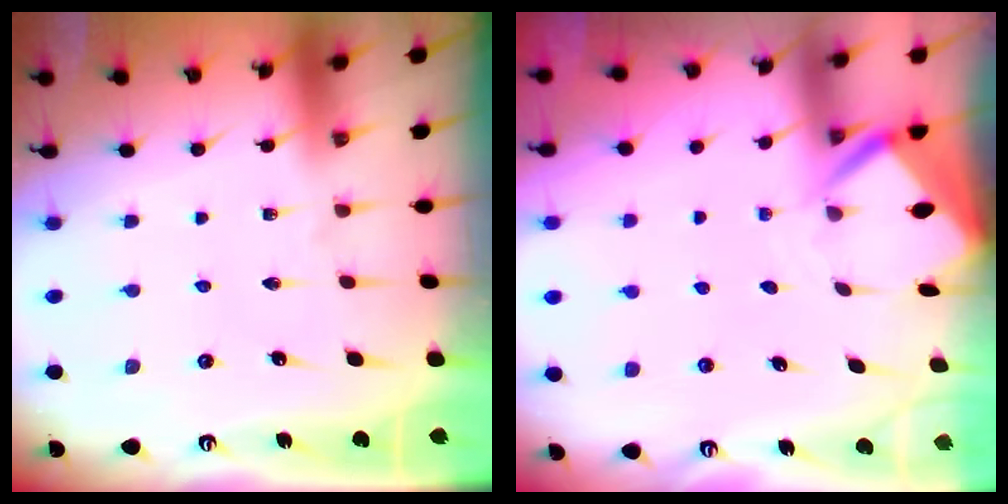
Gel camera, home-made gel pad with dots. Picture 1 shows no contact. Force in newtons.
{"total": 3.2, "press": 3.2, "slide": 0.3}